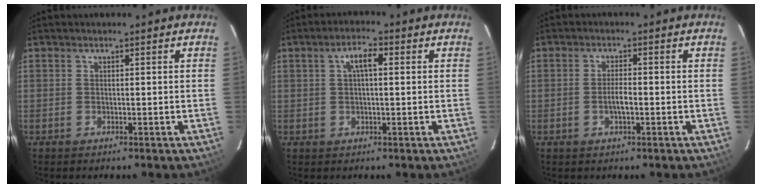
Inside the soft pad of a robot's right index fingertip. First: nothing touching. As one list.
[{"total": 3.9, "force": [1.0, 1.4, 3.5], "torque": [-0.066, 0.013, 0.018]}, {"total": 2.5, "force": [-0.8, 0.8, 2.2], "torque": [-0.041, -0.001, -0.015]}]